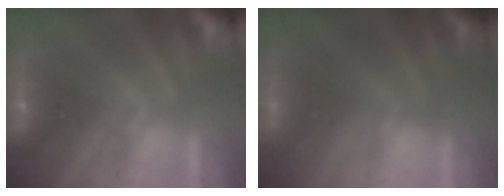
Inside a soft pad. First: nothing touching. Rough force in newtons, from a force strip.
{"total": 2.4}